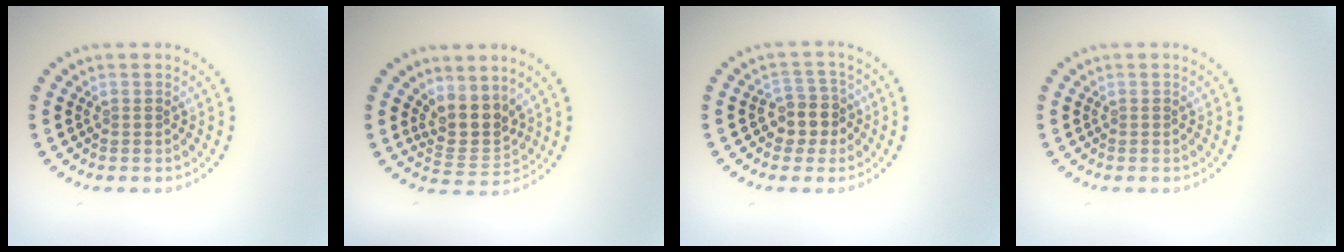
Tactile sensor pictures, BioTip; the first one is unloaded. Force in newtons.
{"total": 3.5, "press": 2.7, "slide": 2.3}
{"total": 2.7, "press": 2.5, "slide": 1.2}
{"total": 0.0}